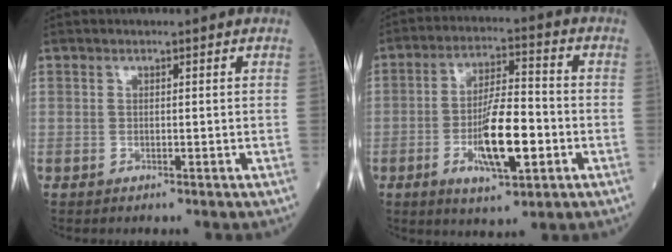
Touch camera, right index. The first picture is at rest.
{"total": 11.3, "force": [-3.2, 2.7, 10.5], "torque": [-0.194, -0.003, -0.053]}